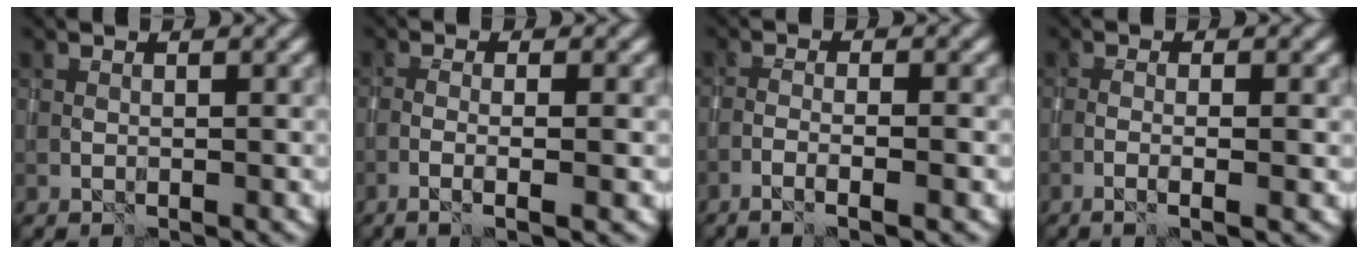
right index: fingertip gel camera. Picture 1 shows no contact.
{"total": 3.2, "force": [-1.1, 0.5, 3.0], "torque": [-0.050, 0.002, -0.028]}
{"total": 3.1, "force": [-1.8, 0.3, 2.6], "torque": [-0.048, 0.002, -0.039]}
{"total": 2.6, "force": [-0.8, 0.3, 2.4], "torque": [-0.040, 0.003, -0.022]}